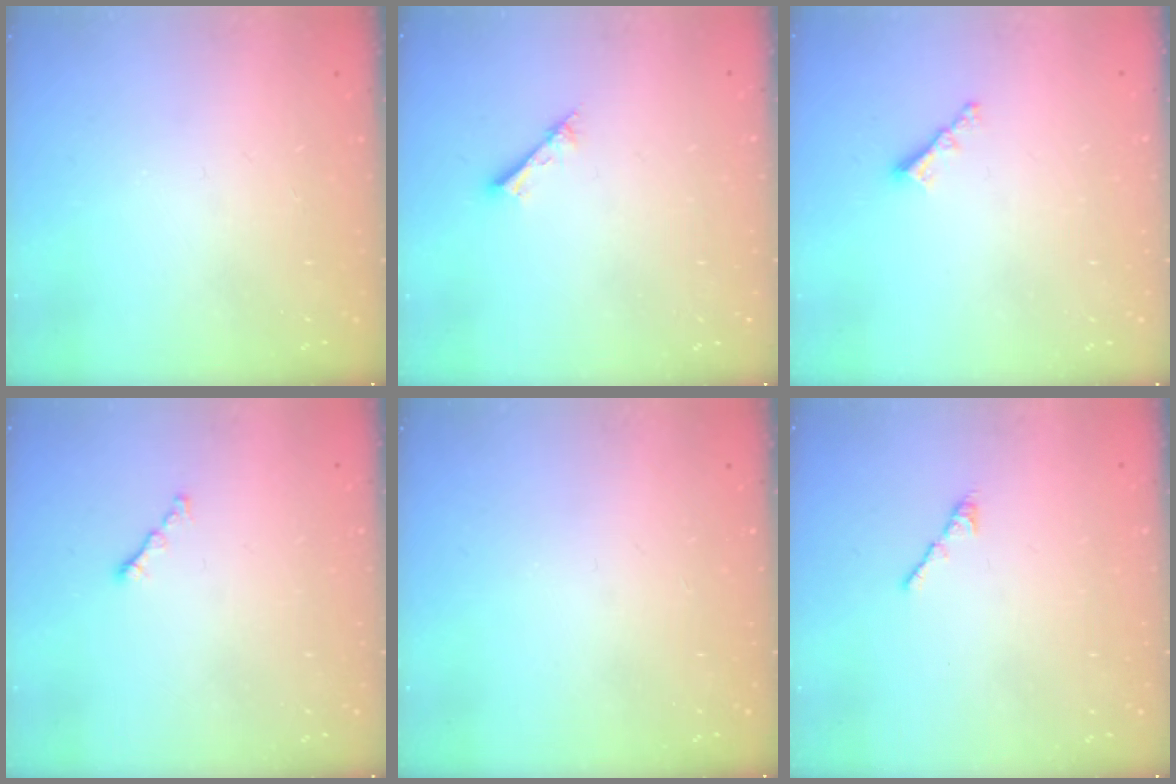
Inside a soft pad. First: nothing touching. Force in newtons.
{"total": 1.2, "press": 1.2, "slide": 0.1}
{"total": 3.5, "press": 3.5, "slide": 0.3}
{"total": 0.8, "press": 0.7, "slide": 0.4}
{"total": 0.0}
{"total": 2.7, "press": 2.6, "slide": 0.7}